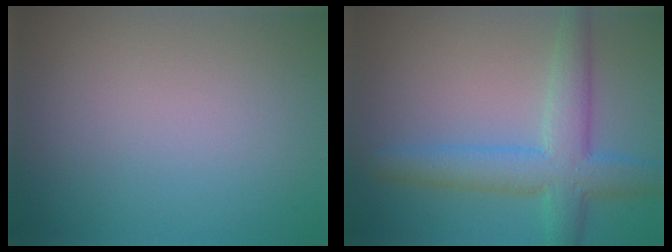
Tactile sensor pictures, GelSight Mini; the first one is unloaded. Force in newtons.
{"total": 7.0, "press": 7.0, "slide": 0.2}